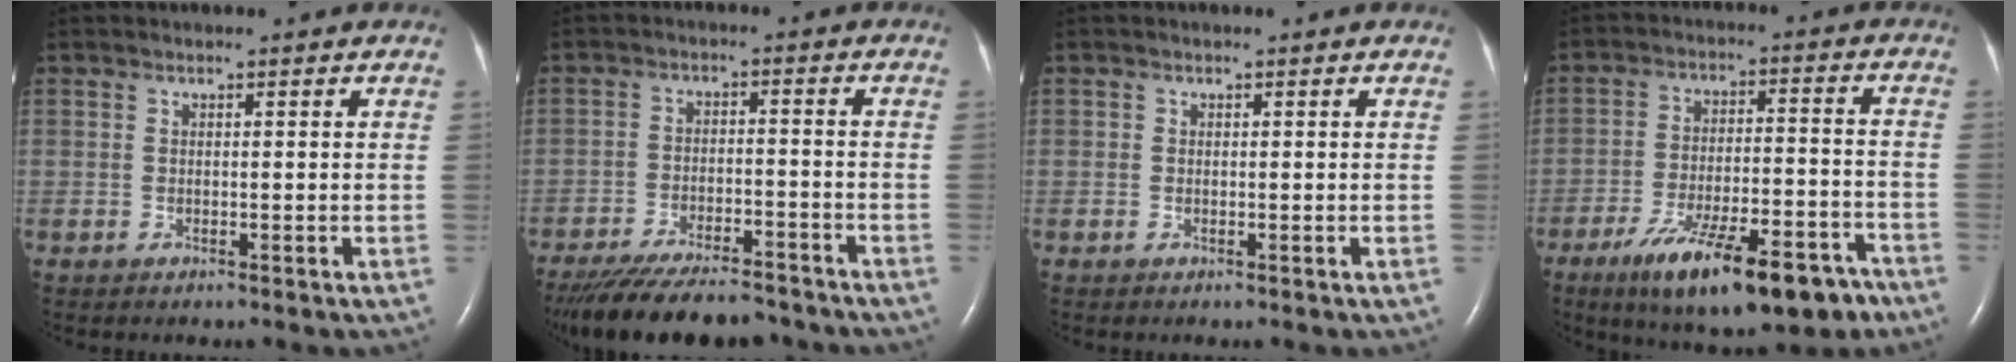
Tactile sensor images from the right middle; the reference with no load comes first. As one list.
[{"total": 15.7, "force": [-13.8, 3.6, 6.6], "torque": [-0.134, -0.018, -0.206]}, {"total": 4.3, "force": [0.0, 4.1, 1.3], "torque": [-0.028, 0.020, -0.005]}, {"total": 17.5, "force": [-11.7, 4.8, 12.1], "torque": [-0.162, -0.001, -0.183]}]